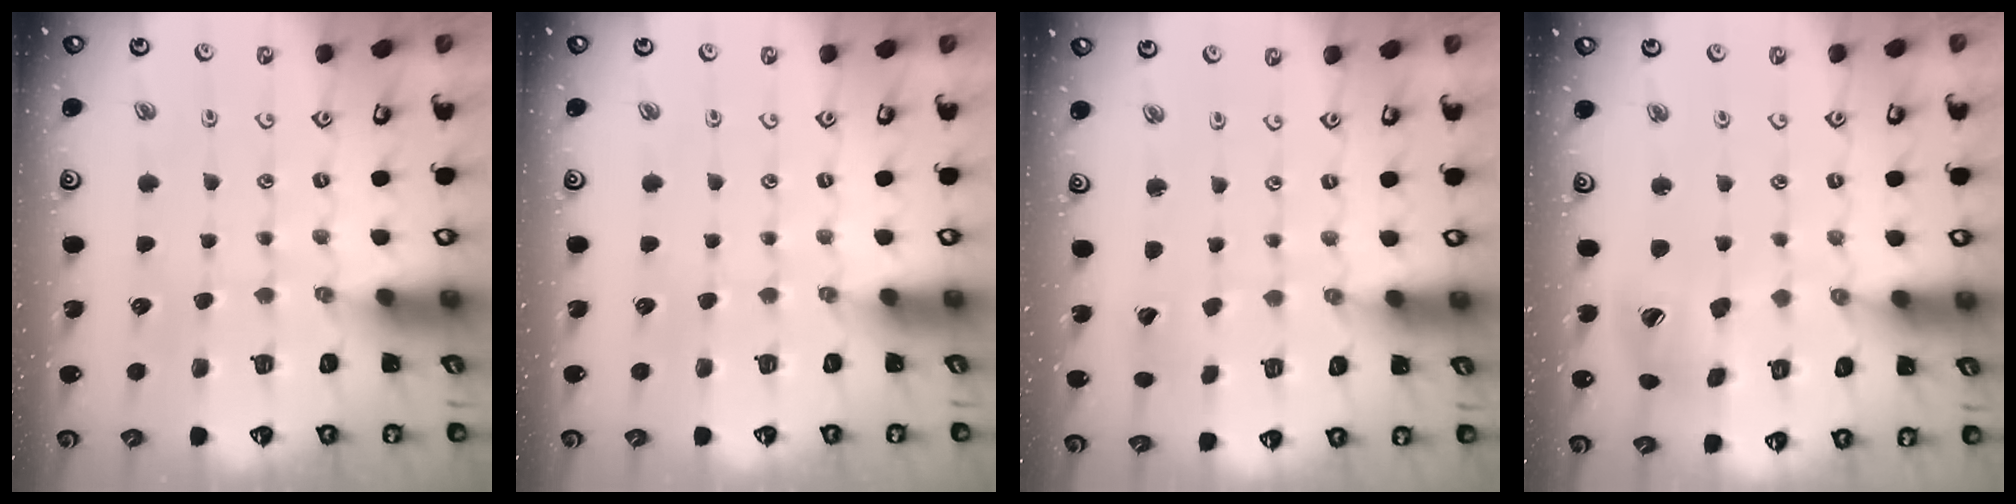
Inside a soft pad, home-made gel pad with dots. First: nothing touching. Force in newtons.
{"total": 0.0}
{"total": 1.4, "press": 1.4, "slide": 0.1}
{"total": 14.5, "press": 14.4, "slide": 1.9}